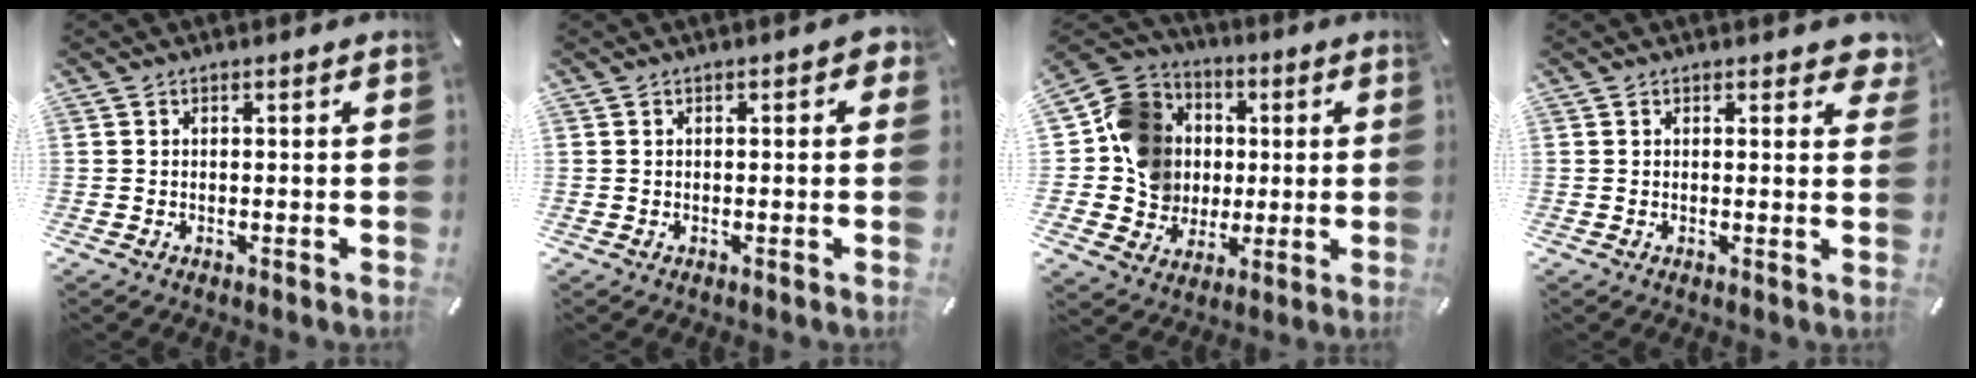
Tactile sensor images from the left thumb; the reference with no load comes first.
{"total": 1.4, "force": [-0.1, 1.0, 1.0], "torque": [-0.009, 0.004, -0.005]}
{"total": 14.9, "force": [0.8, 14.2, 4.4], "torque": [-0.067, 0.009, 0.024]}
{"total": 2.2, "force": [1.5, 1.0, 1.2], "torque": [-0.005, -0.006, 0.021]}